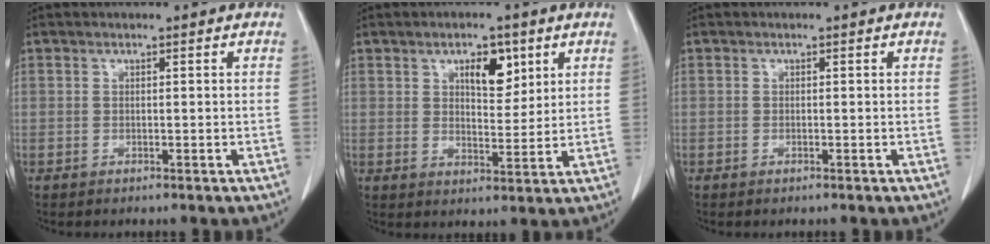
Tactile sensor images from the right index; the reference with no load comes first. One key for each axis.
{"total": 5.8, "fx": 2.9, "fy": 2.4, "fz": 4.4, "tx": -0.069, "ty": 0.000, "tz": 0.049}
{"total": 0.0}